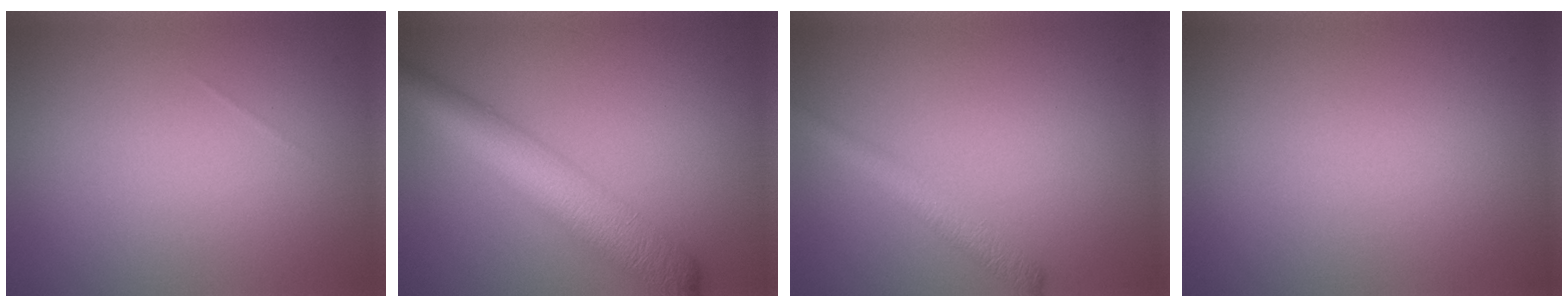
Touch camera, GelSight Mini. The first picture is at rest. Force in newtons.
{"total": 7.6, "press": 7.6, "slide": 0.3}
{"total": 2.5, "press": 2.5, "slide": 0.1}
{"total": 0.0}